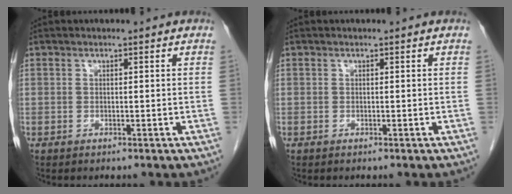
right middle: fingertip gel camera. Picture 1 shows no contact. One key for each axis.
{"total": 0.0}